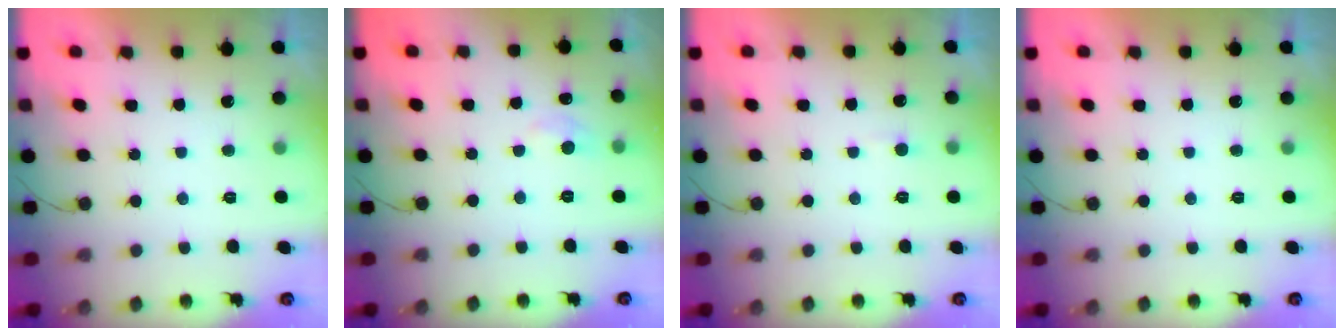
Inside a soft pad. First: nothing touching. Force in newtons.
{"total": 5.3, "press": 5.2, "slide": 0.7}
{"total": 2.3, "press": 2.3, "slide": 0.3}
{"total": 0.0}